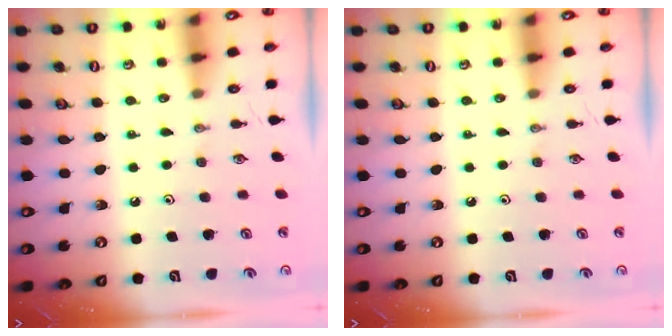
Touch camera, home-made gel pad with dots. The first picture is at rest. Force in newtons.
{"total": 0.0}